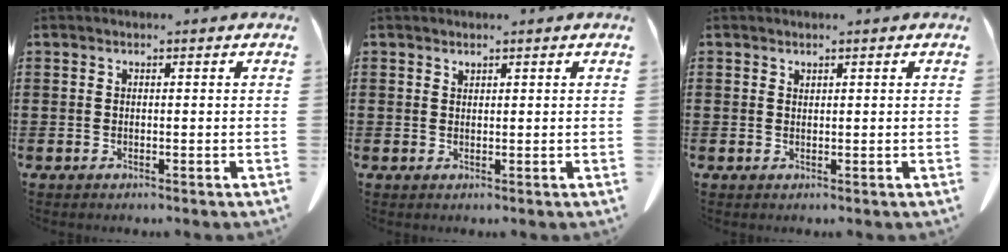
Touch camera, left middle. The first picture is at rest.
{"total": 0.9, "force": [0.8, 0.3, -0.1], "torque": [-0.001, 0.000, 0.016]}
{"total": 0.7, "force": [0.6, 0.3, 0.0], "torque": [-0.001, 0.000, 0.013]}